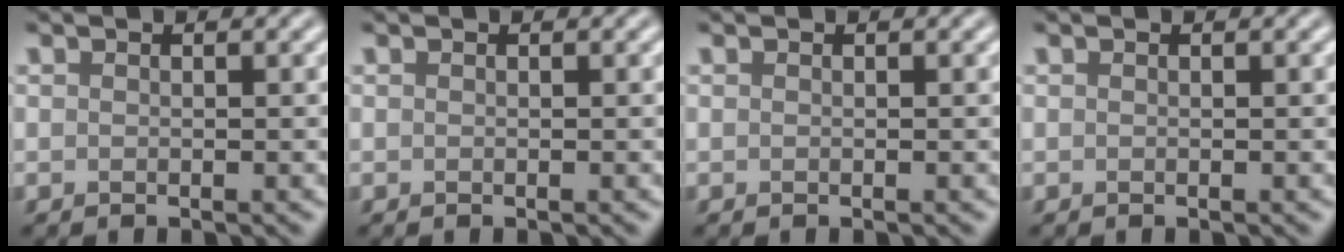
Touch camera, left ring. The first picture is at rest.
{"total": 0.0}
{"total": 0.0}
{"total": 0.0}